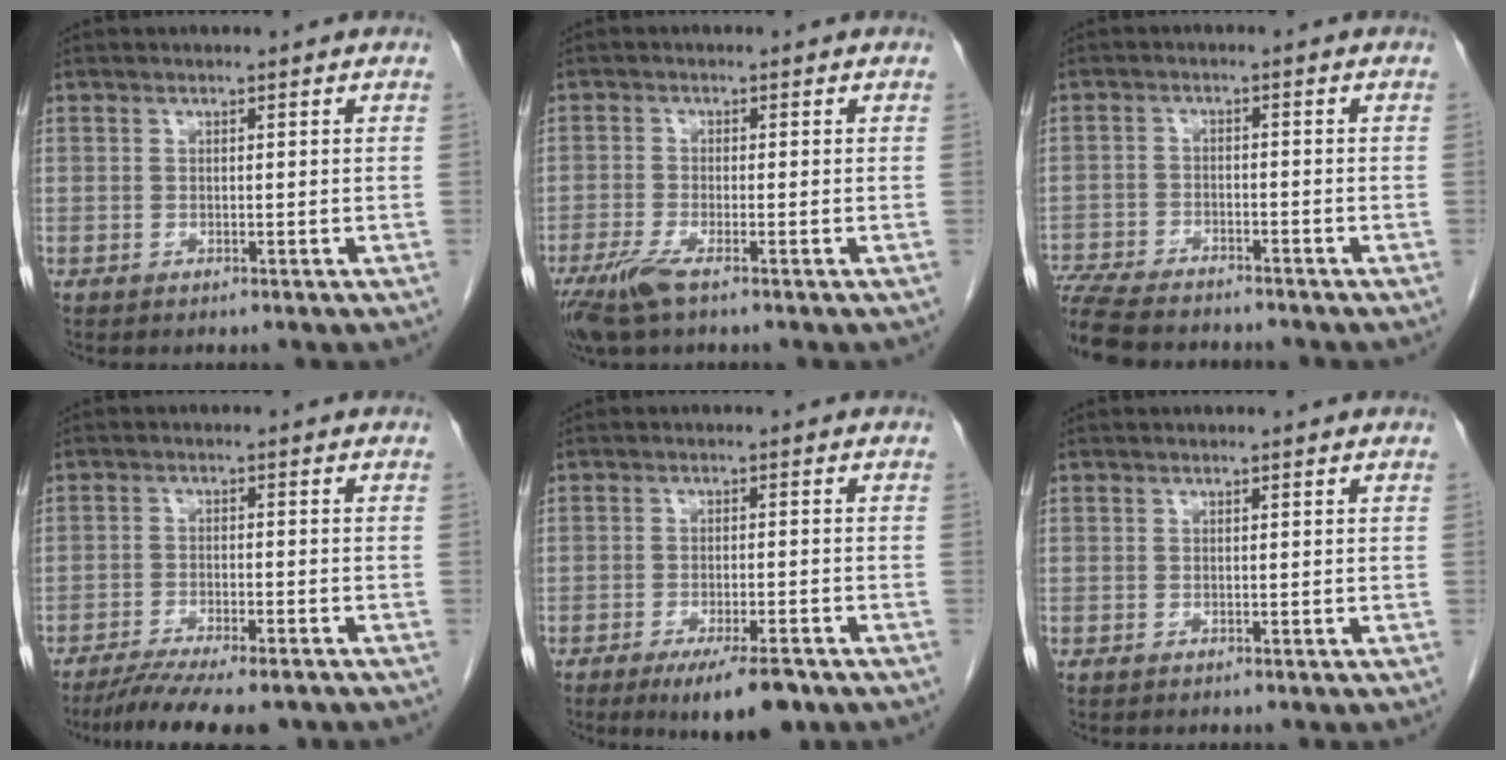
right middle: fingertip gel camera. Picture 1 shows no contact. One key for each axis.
{"total": 4.7, "fx": -3.1, "fy": 0.6, "fz": 3.5, "tx": -0.077, "ty": -0.015, "tz": -0.061}
{"total": 13.9, "fx": -12.1, "fy": 3.4, "fz": 6.0, "tx": -0.143, "ty": -0.019, "tz": -0.189}
{"total": 11.4, "fx": -9.4, "fy": 1.9, "fz": 6.1, "tx": -0.089, "ty": -0.013, "tz": -0.140}
{"total": 7.8, "fx": -5.4, "fy": 1.5, "fz": 5.4, "tx": -0.080, "ty": -0.012, "tz": -0.080}
{"total": 0.0}